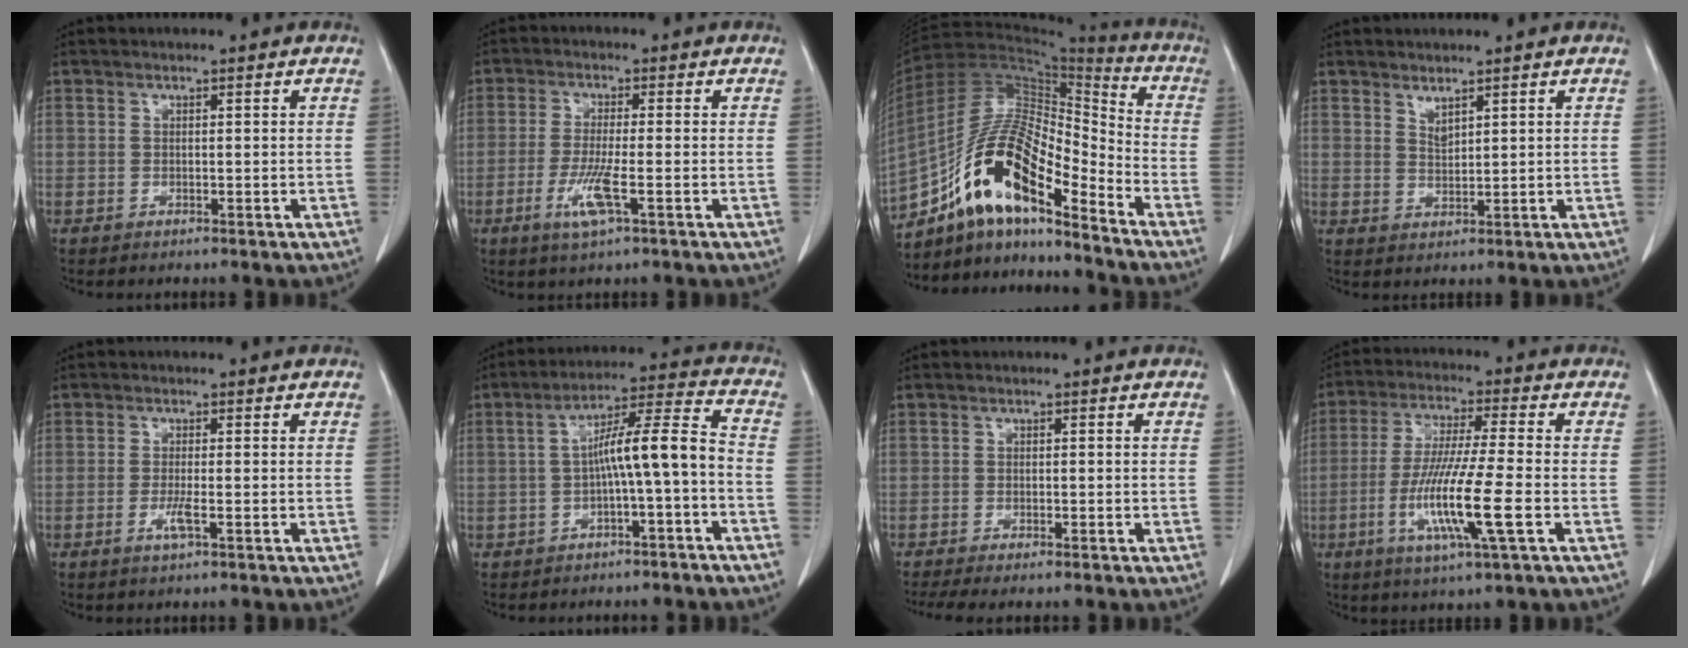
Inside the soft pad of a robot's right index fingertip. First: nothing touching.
{"total": 5.6, "force": [-2.2, 0.1, 5.2], "torque": [-0.107, -0.012, -0.041]}
{"total": 16.6, "force": [-10.8, 4.0, 11.9], "torque": [-0.228, 0.028, -0.190]}
{"total": 2.1, "force": [1.5, -0.4, 1.4], "torque": [-0.026, -0.007, 0.030]}
{"total": 2.3, "force": [-0.9, 0.0, 2.1], "torque": [-0.042, -0.004, -0.017]}
{"total": 9.1, "force": [-2.1, 0.2, 8.9], "torque": [-0.146, 0.032, -0.033]}
{"total": 5.1, "force": [-4.2, 0.4, 3.0], "torque": [-0.040, -0.008, -0.063]}
{"total": 12.5, "force": [-3.6, -0.2, 11.9], "torque": [-0.236, -0.020, -0.071]}